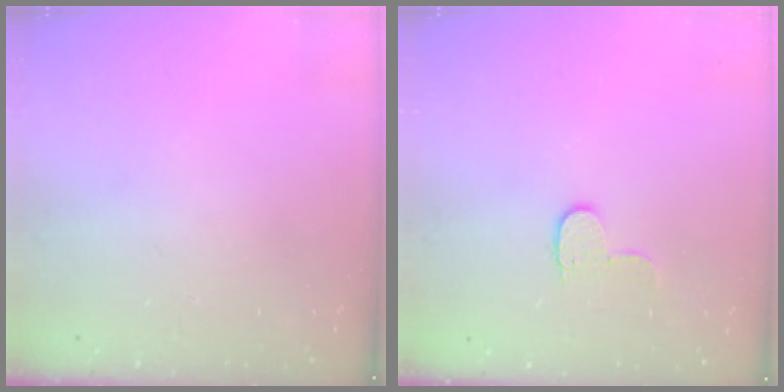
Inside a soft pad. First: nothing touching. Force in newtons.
{"total": 6.1, "press": 6.1, "slide": 0.4}